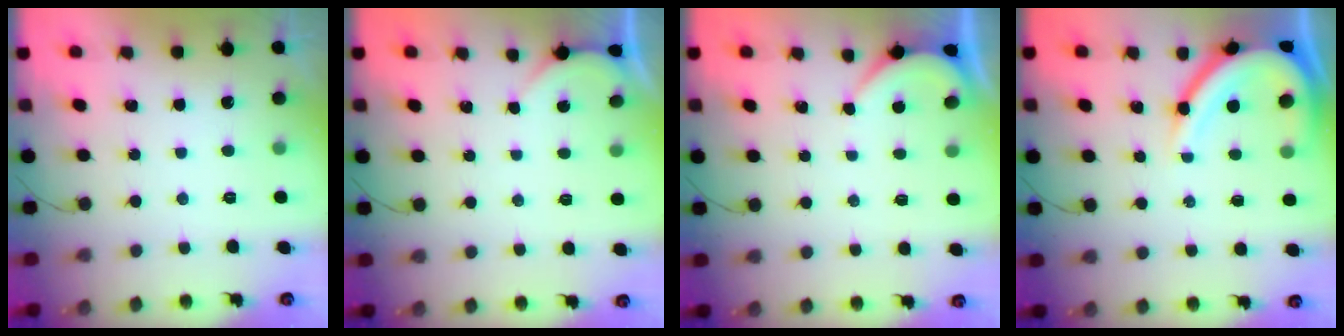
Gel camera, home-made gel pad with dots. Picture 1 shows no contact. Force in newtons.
{"total": 0.8, "press": 0.8, "slide": 0.1}
{"total": 2.2, "press": 2.2, "slide": 0.4}
{"total": 13.6, "press": 13.6, "slide": 1.2}